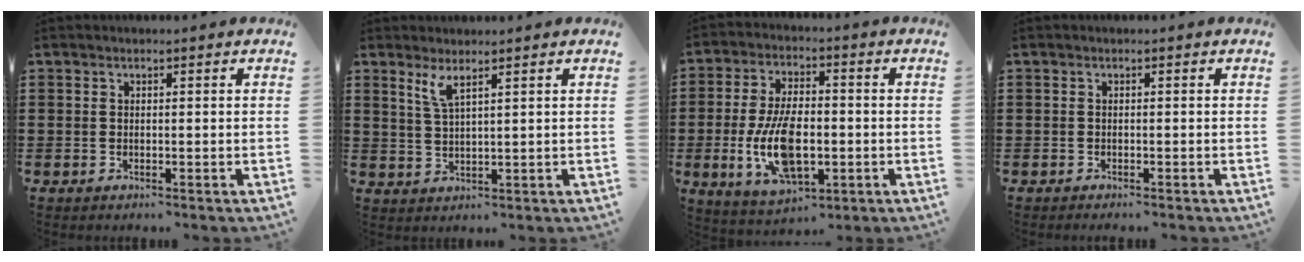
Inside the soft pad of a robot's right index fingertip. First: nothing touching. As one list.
[{"total": 2.9, "force": [2.0, 0.3, 2.1], "torque": [-0.046, 0.002, 0.035]}, {"total": 11.2, "force": [-2.2, 5.6, 9.4], "torque": [-0.203, -0.011, -0.043]}, {"total": 0.5, "force": [-0.5, -0.1, 0.2], "torque": [-0.005, -0.005, -0.009]}]